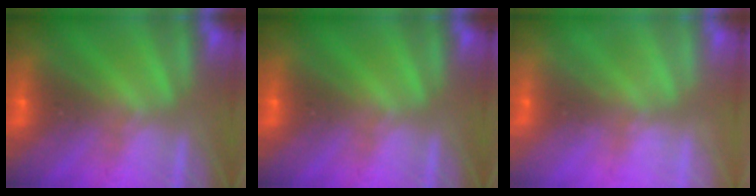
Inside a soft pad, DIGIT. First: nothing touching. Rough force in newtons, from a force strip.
{"total": 0.0}
{"total": 2.0}